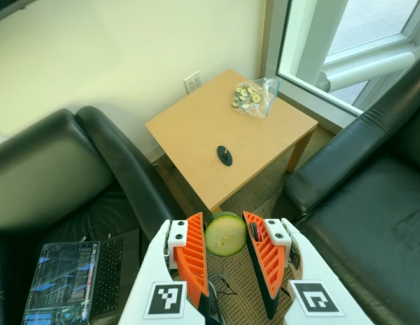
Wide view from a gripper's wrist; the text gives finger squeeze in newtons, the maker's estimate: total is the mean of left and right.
{"total": 8.5, "left": 8.4, "right": 8.6}